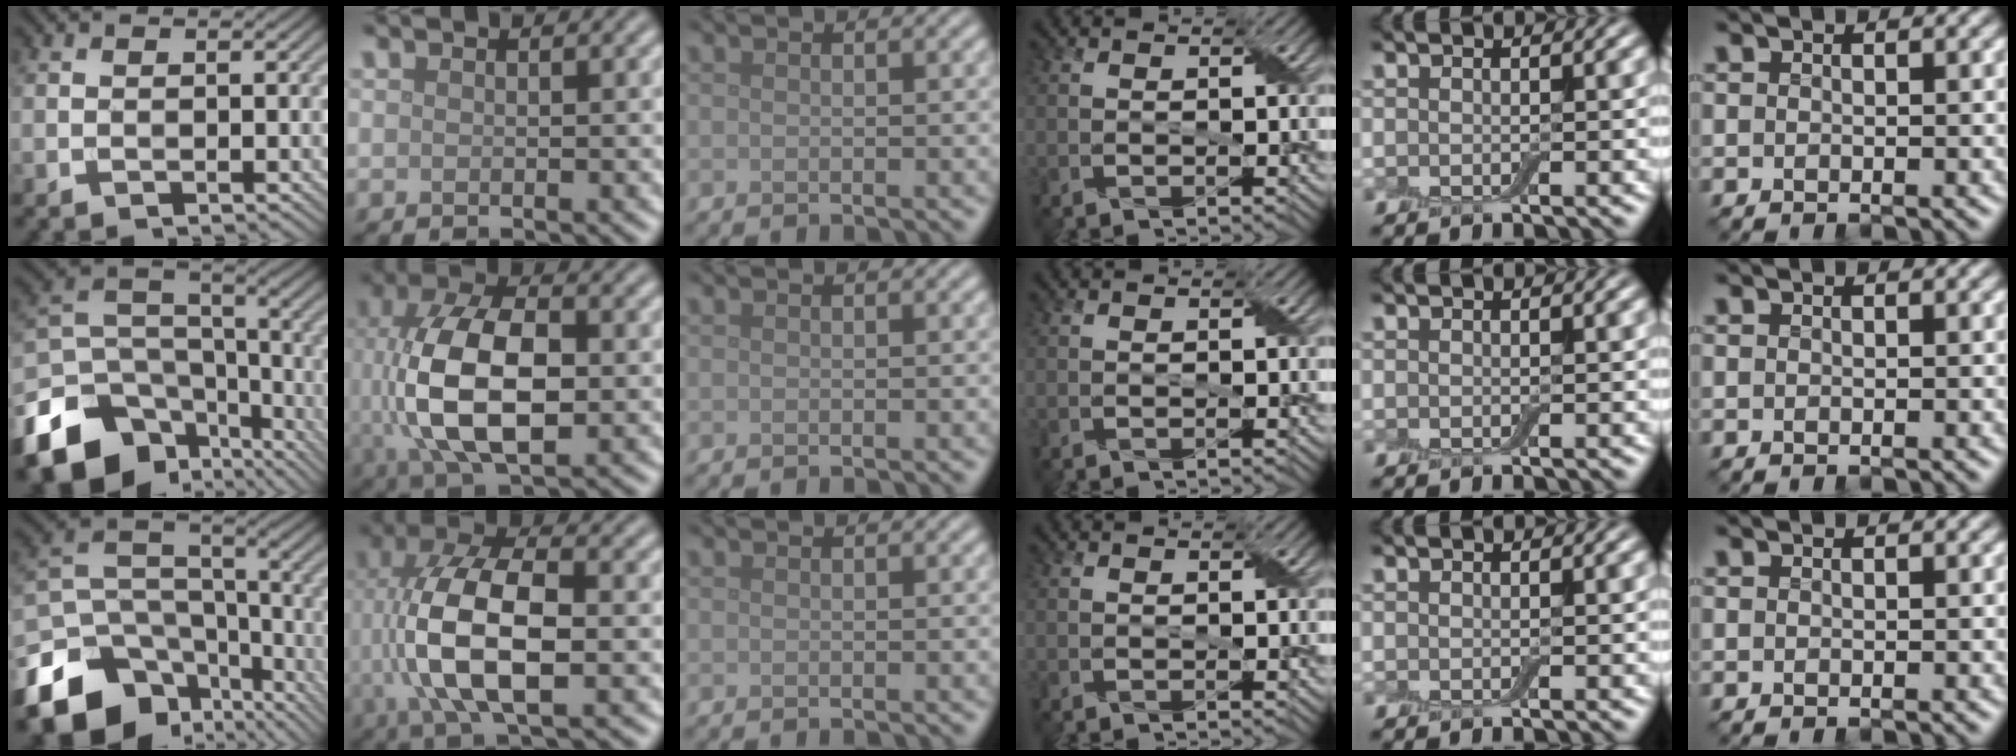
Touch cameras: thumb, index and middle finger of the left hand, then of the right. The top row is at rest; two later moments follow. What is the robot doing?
{"motion": "peel", "object": "small bumper sticker"}